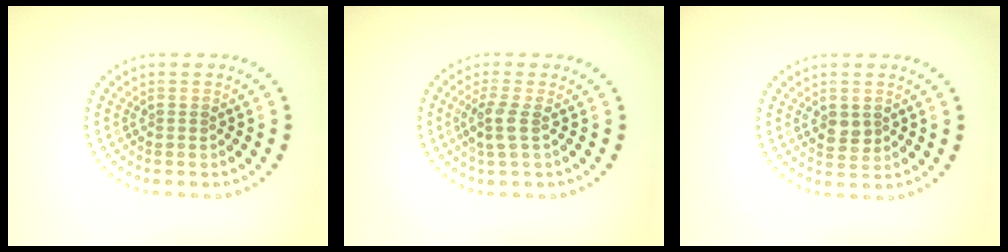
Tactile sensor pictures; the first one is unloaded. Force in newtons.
{"total": 2.0, "press": 1.7, "slide": 1.1}
{"total": 1.8, "press": 1.8, "slide": 0.1}